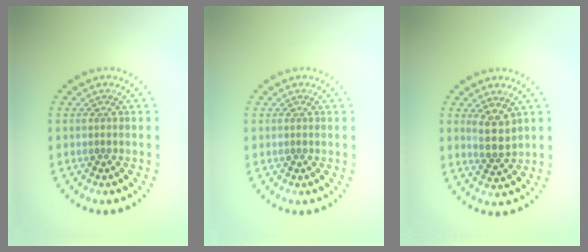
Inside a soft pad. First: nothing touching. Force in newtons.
{"total": 0.0}
{"total": 2.7, "press": 2.3, "slide": 1.4}